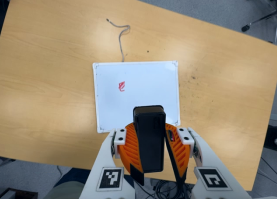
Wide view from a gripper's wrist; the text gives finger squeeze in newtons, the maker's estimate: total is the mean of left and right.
{"total": 10.9, "left": 10.7, "right": 11.2}